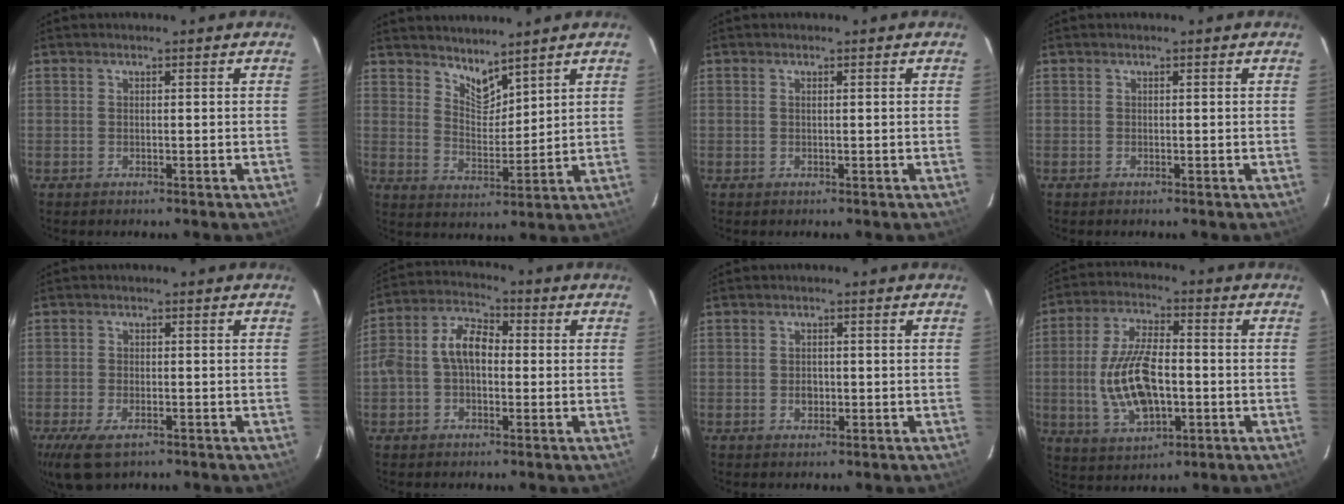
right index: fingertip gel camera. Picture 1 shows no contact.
{"total": 5.7, "force": [5.0, 1.9, 2.0], "torque": [-0.026, -0.007, 0.092]}
{"total": 0.0}
{"total": 0.0}
{"total": 7.3, "force": [-4.5, 3.5, 4.6], "torque": [-0.113, -0.025, -0.079]}
{"total": 8.2, "force": [-0.6, 5.4, 6.2], "torque": [-0.128, 0.028, -0.015]}
{"total": 1.7, "force": [-0.4, 1.4, 0.9], "torque": [-0.015, 0.004, -0.006]}
{"total": 13.7, "force": [-2.1, 6.5, 11.9], "torque": [-0.242, -0.001, -0.029]}